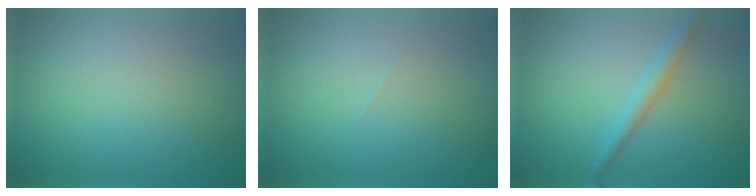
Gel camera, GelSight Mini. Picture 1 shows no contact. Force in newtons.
{"total": 0.0}
{"total": 2.0, "press": 2.0, "slide": 0.0}